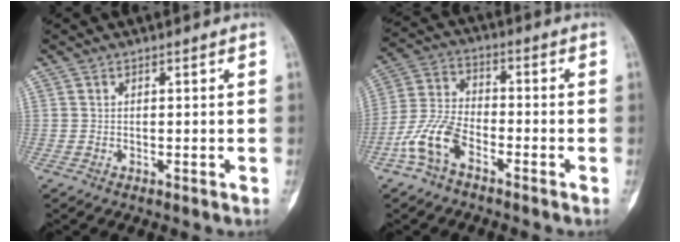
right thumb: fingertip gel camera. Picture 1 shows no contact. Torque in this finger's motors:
{"motor_torque": [0.17, 0.12, 0.06, -0.08, 0.08]}